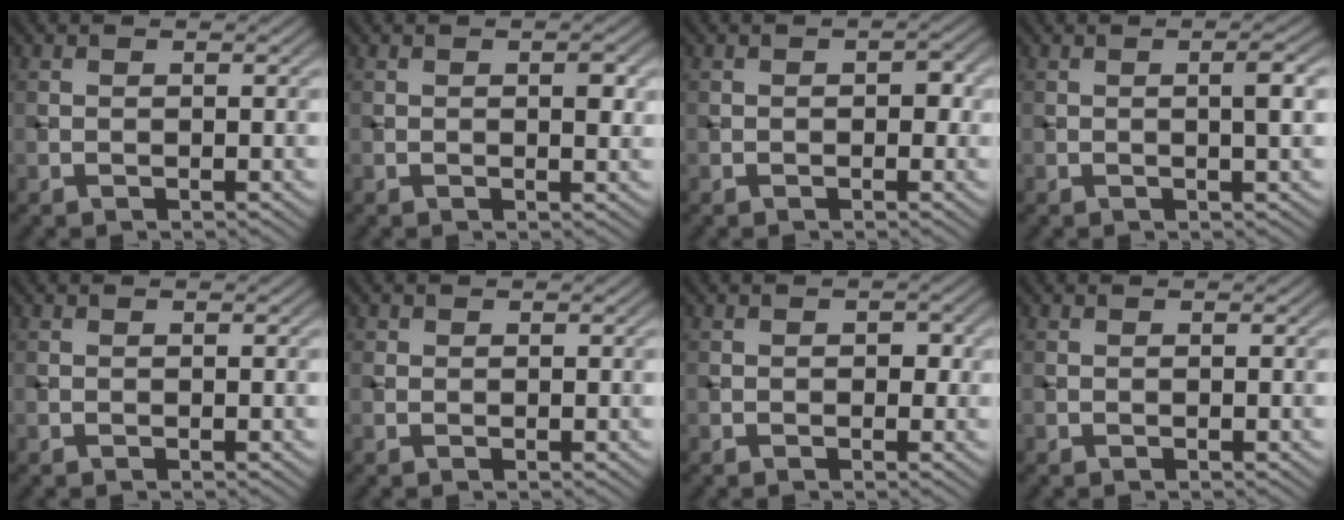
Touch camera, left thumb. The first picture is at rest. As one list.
[{"total": 1.7, "force": [0.3, 0.6, 1.6], "torque": [-0.019, -0.003, 0.003]}, {"total": 1.6, "force": [-0.2, 1.1, 1.1], "torque": [-0.014, -0.003, -0.005]}, {"total": 2.0, "force": [0.2, 0.1, 2.0], "torque": [-0.034, 0.004, 0.001]}, {"total": 0.0}, {"total": 0.6, "force": [0.3, 0.5, 0.1], "torque": [0.001, -0.003, 0.004]}, {"total": 1.2, "force": [0.0, 0.9, 0.7], "torque": [-0.009, -0.006, -0.002]}, {"total": 0.0}]